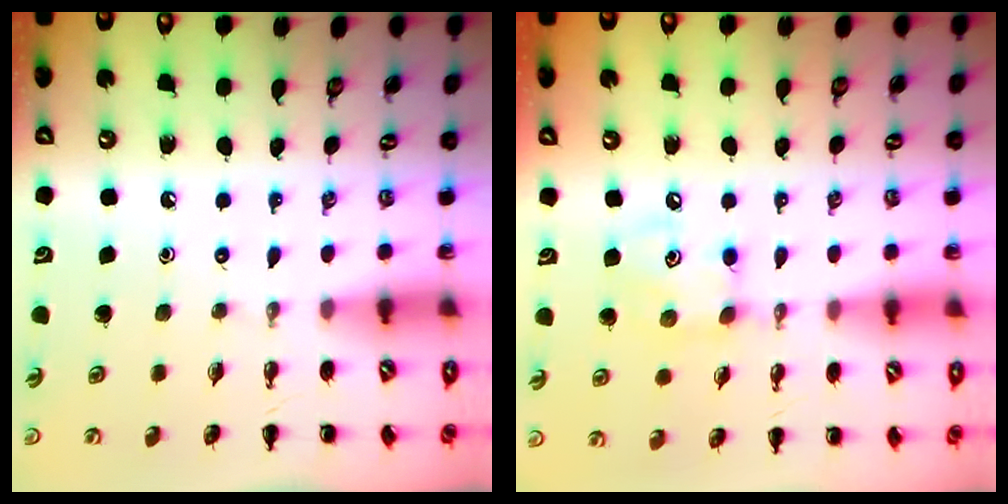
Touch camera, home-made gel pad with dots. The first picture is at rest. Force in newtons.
{"total": 6.3, "press": 6.3, "slide": 0.6}